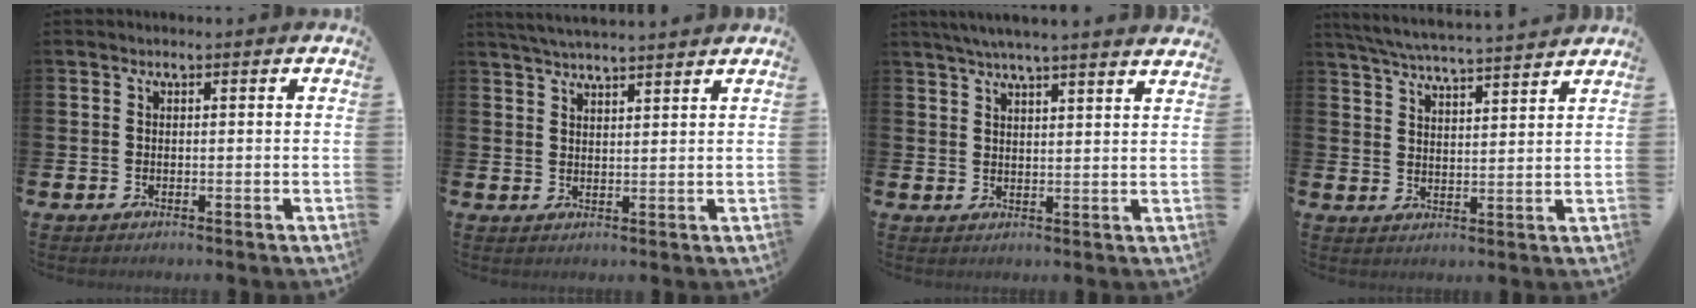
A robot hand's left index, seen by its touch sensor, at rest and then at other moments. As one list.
[{"total": 4.0, "force": [3.9, -0.2, 0.7], "torque": [-0.027, -0.012, 0.072]}, {"total": 5.0, "force": [4.7, -0.6, 1.5], "torque": [-0.047, -0.015, 0.085]}, {"total": 6.0, "force": [5.8, -0.2, 1.3], "torque": [-0.046, -0.039, 0.103]}]